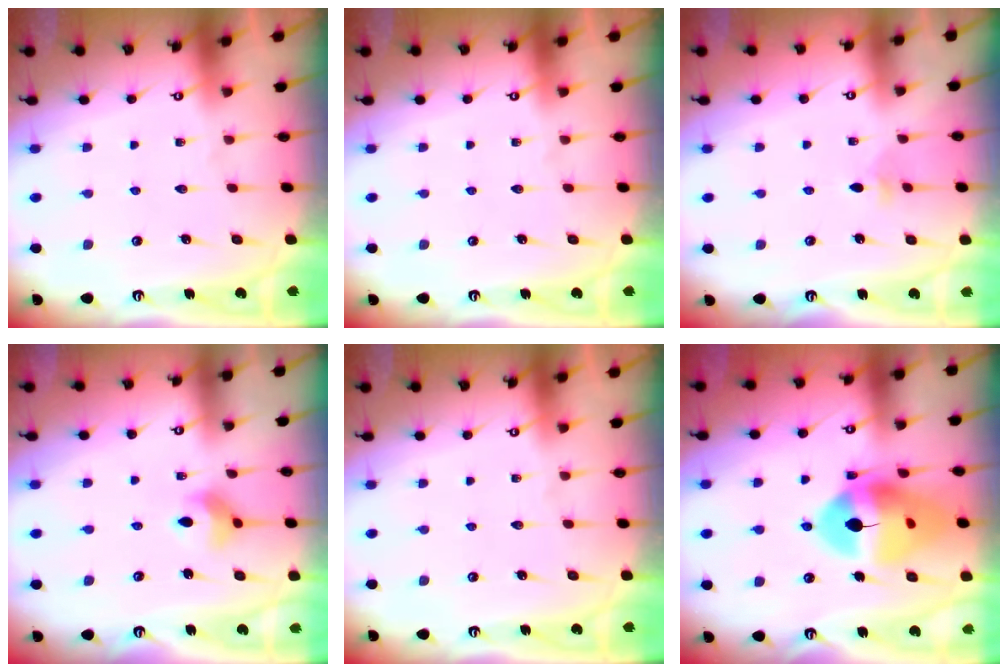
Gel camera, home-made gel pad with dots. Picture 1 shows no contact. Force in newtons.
{"total": 0.0}
{"total": 2.8, "press": 2.7, "slide": 0.8}
{"total": 7.3, "press": 7.2, "slide": 1.2}
{"total": 0.0}
{"total": 17.7, "press": 17.5, "slide": 2.3}